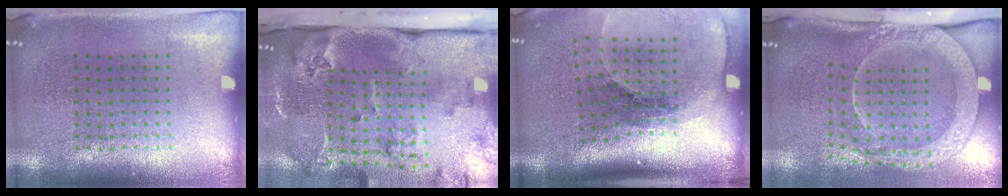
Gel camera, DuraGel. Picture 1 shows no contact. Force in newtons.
{"total": 3.9, "press": 2.7, "slide": 2.8}
{"total": 2.6, "press": 1.9, "slide": 1.9}
{"total": 3.0, "press": 2.1, "slide": 2.1}